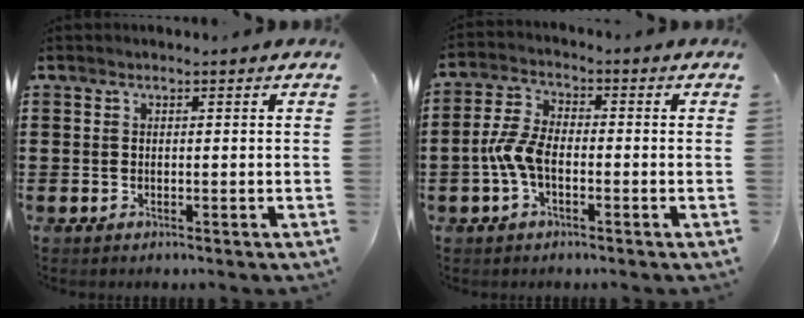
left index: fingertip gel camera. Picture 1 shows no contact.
{"total": 5.7, "force": [-2.0, 2.7, 4.6], "torque": [-0.113, 0.002, -0.044]}